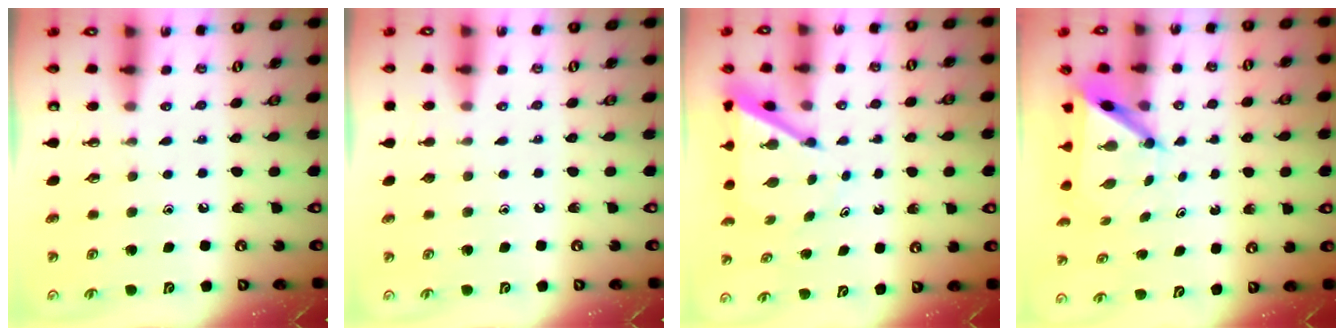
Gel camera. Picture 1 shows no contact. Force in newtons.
{"total": 0.0}
{"total": 5.6, "press": 5.6, "slide": 0.5}
{"total": 5.7, "press": 5.6, "slide": 0.4}